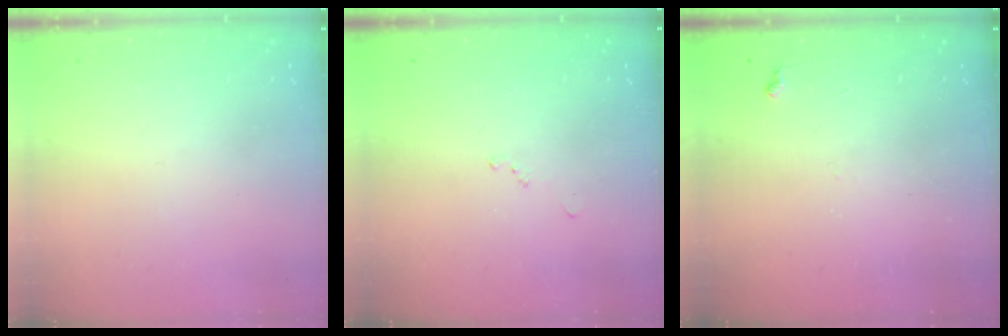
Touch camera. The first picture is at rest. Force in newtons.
{"total": 8.0, "press": 7.9, "slide": 1.0}
{"total": 5.0, "press": 4.9, "slide": 0.8}